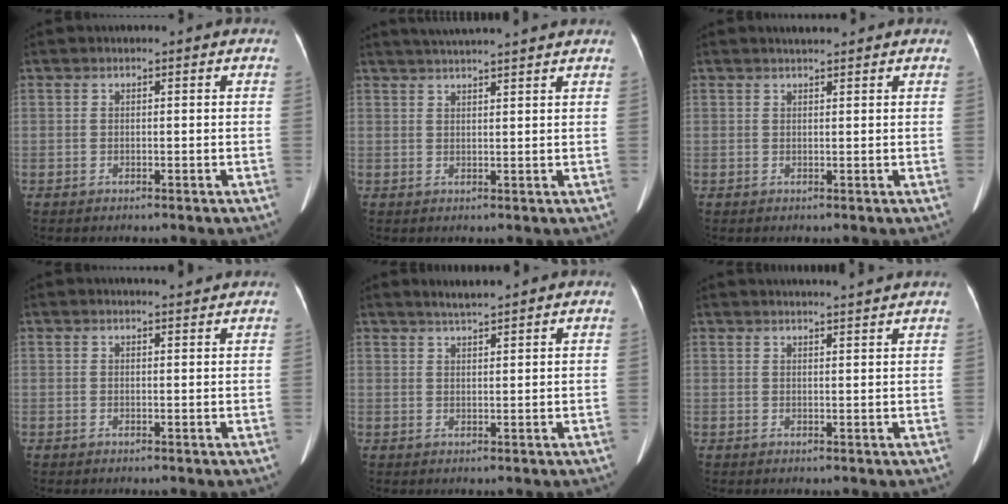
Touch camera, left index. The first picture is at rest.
{"total": 9.3, "force": [8.4, -0.5, 4.0], "torque": [-0.066, 0.031, 0.113]}
{"total": 2.0, "force": [1.8, 0.1, 0.8], "torque": [-0.017, 0.012, 0.033]}
{"total": 1.5, "force": [1.5, -0.1, 0.1], "torque": [-0.006, -0.002, 0.024]}
{"total": 2.7, "force": [2.5, -0.4, 0.9], "torque": [-0.021, 0.007, 0.048]}
{"total": 6.2, "force": [5.9, -1.0, 1.7], "torque": [-0.019, 0.012, 0.068]}